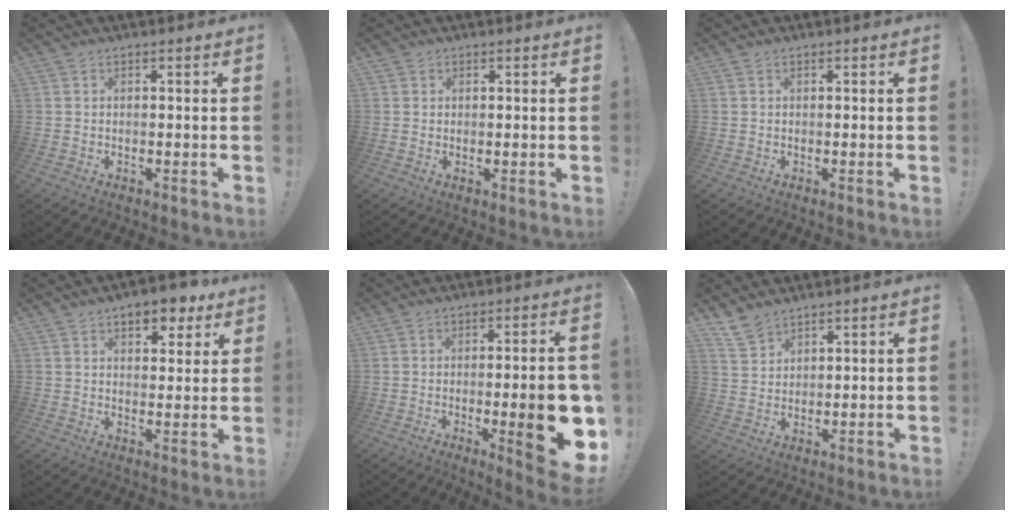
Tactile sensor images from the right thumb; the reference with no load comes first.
{"total": 0.8, "force": [0.7, 0.5, 0.1], "torque": [0.005, -0.003, 0.012]}
{"total": 0.0}
{"total": 8.5, "force": [5.5, 4.2, 4.9], "torque": [-0.055, -0.028, 0.095]}
{"total": 15.9, "force": [-3.2, 3.2, 15.2], "torque": [-0.197, 0.000, -0.034]}
{"total": 5.6, "force": [4.8, 2.5, 1.7], "torque": [-0.026, -0.031, 0.091]}